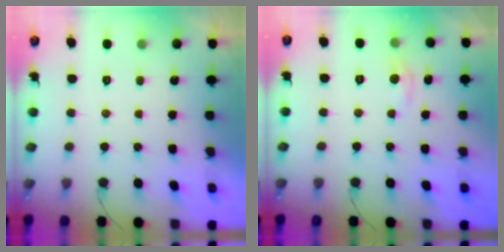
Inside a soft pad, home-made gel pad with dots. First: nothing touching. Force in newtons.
{"total": 3.2, "press": 3.1, "slide": 0.5}